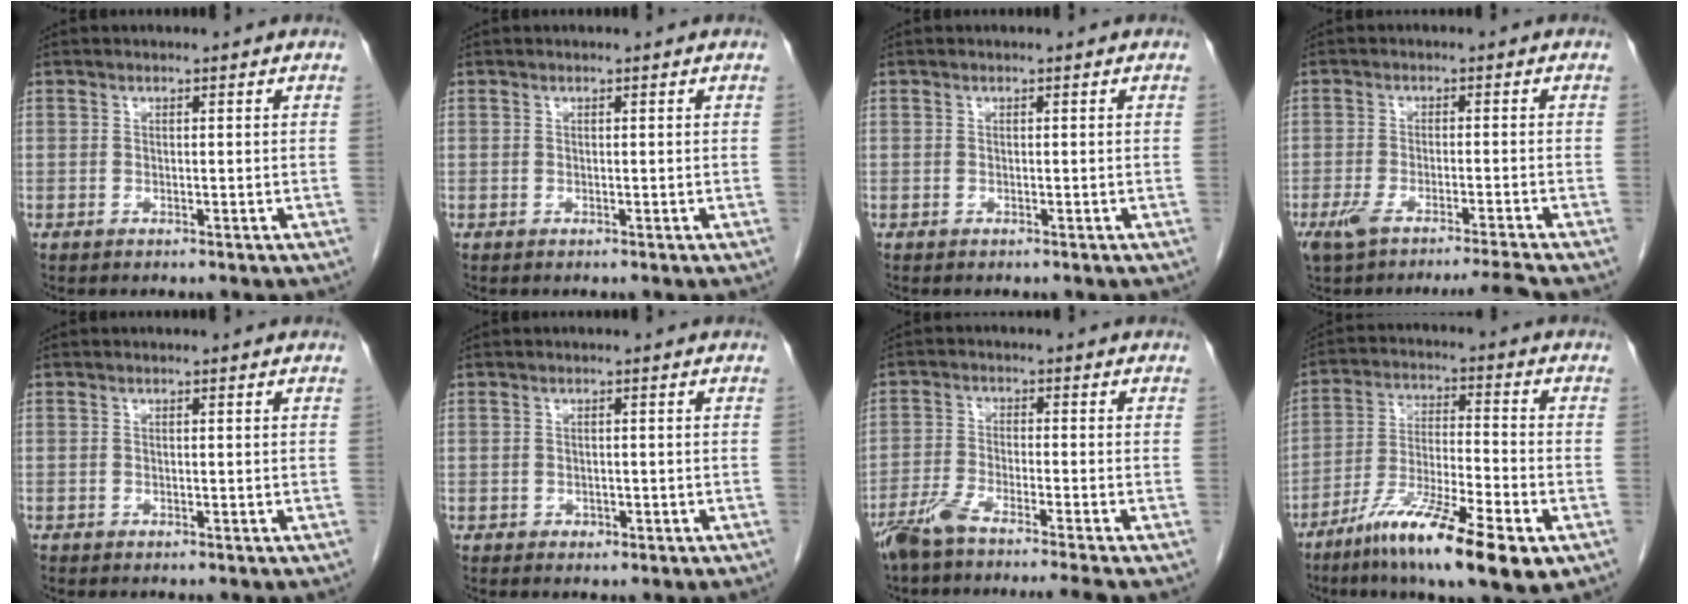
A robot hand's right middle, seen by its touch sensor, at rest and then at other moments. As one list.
[{"total": 0.0}, {"total": 0.0}, {"total": 6.8, "force": [-5.5, -1.0, 3.8], "torque": [-0.062, -0.011, -0.093]}, {"total": 0.0}, {"total": 1.2, "force": [-0.6, 0.9, 0.6], "torque": [-0.010, 0.002, -0.002]}, {"total": 8.3, "force": [-6.9, -1.0, 4.6], "torque": [-0.071, -0.020, -0.119]}, {"total": 15.5, "force": [-8.7, 1.9, 12.7], "torque": [-0.226, -0.029, -0.150]}]